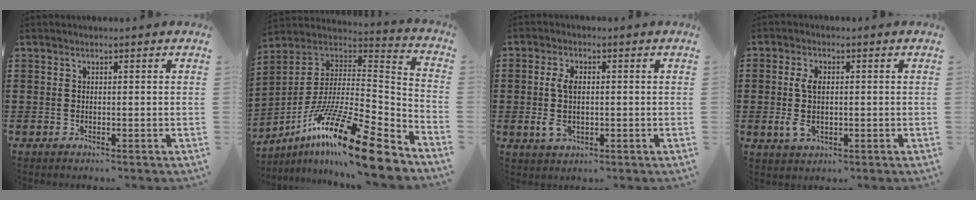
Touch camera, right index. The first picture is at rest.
{"total": 18.5, "force": [-12.5, 2.3, 13.4], "torque": [-0.246, 0.028, -0.225]}
{"total": 4.8, "force": [-0.3, 2.6, 4.0], "torque": [-0.090, 0.002, -0.010]}
{"total": 4.6, "force": [-0.2, 2.5, 3.9], "torque": [-0.089, 0.002, -0.008]}